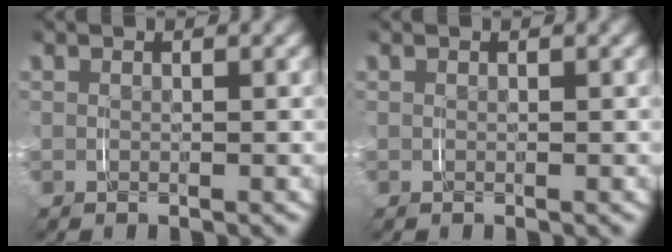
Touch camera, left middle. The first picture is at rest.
{"total": 0.0}